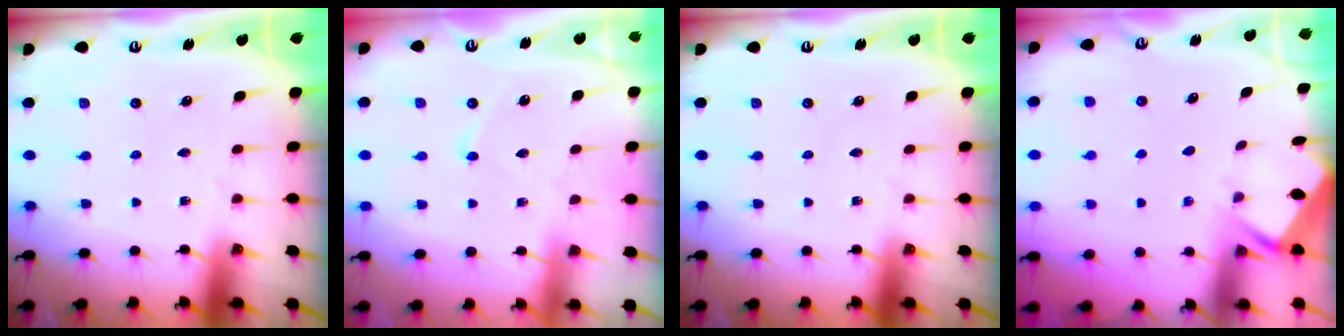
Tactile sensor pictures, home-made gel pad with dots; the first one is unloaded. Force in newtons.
{"total": 2.9, "press": 2.9, "slide": 0.2}
{"total": 0.0}
{"total": 3.7, "press": 3.7, "slide": 0.3}